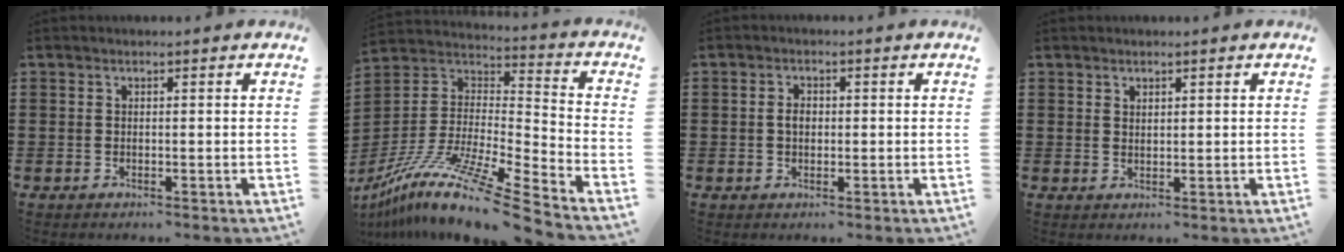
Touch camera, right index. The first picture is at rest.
{"total": 13.8, "force": [-11.0, 0.1, 8.3], "torque": [-0.166, 0.002, -0.211]}
{"total": 2.0, "force": [0.0, 1.3, 1.5], "torque": [-0.030, 0.006, -0.001]}
{"total": 1.3, "force": [1.2, 0.6, 0.2], "torque": [-0.004, 0.002, 0.022]}